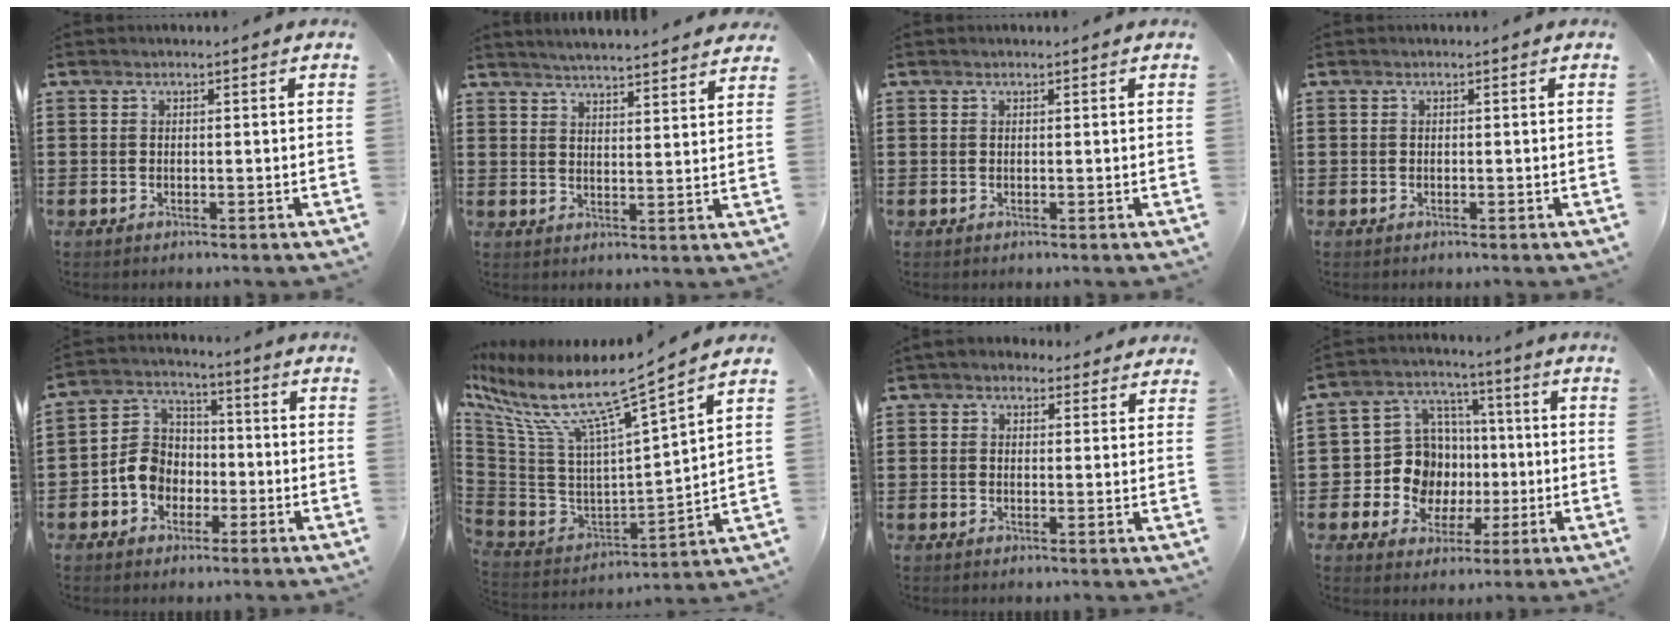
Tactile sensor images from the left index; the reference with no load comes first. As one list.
[{"total": 4.1, "force": [4.0, -0.7, 0.4], "torque": [-0.023, -0.023, 0.071]}, {"total": 0.0}, {"total": 0.0}, {"total": 7.1, "force": [-2.5, 6.0, 2.8], "torque": [-0.082, 0.018, -0.053]}, {"total": 10.8, "force": [7.3, 0.6, 7.9], "torque": [-0.182, -0.064, 0.113]}, {"total": 2.4, "force": [1.9, 1.4, 0.5], "torque": [-0.018, 0.004, 0.035]}, {"total": 10.4, "force": [-0.6, 9.9, 3.2], "torque": [-0.099, 0.010, -0.001]}]